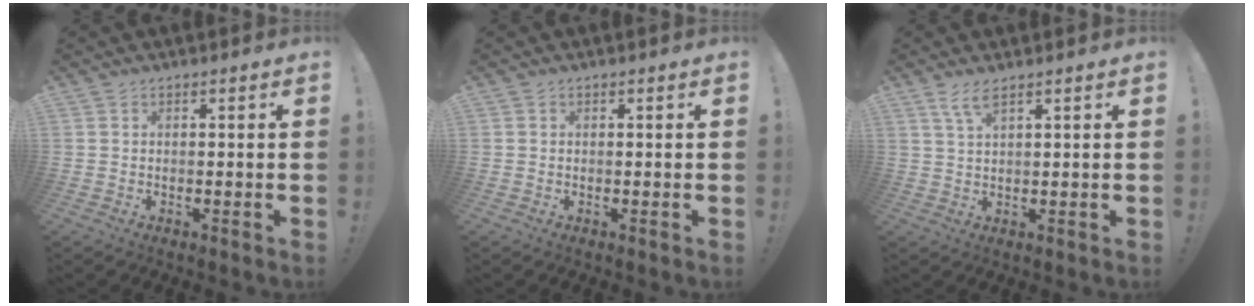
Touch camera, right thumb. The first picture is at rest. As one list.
[{"total": 0.0}, {"total": 4.1, "force": [2.6, 0.7, 3.0], "torque": [-0.057, -0.008, 0.045]}]